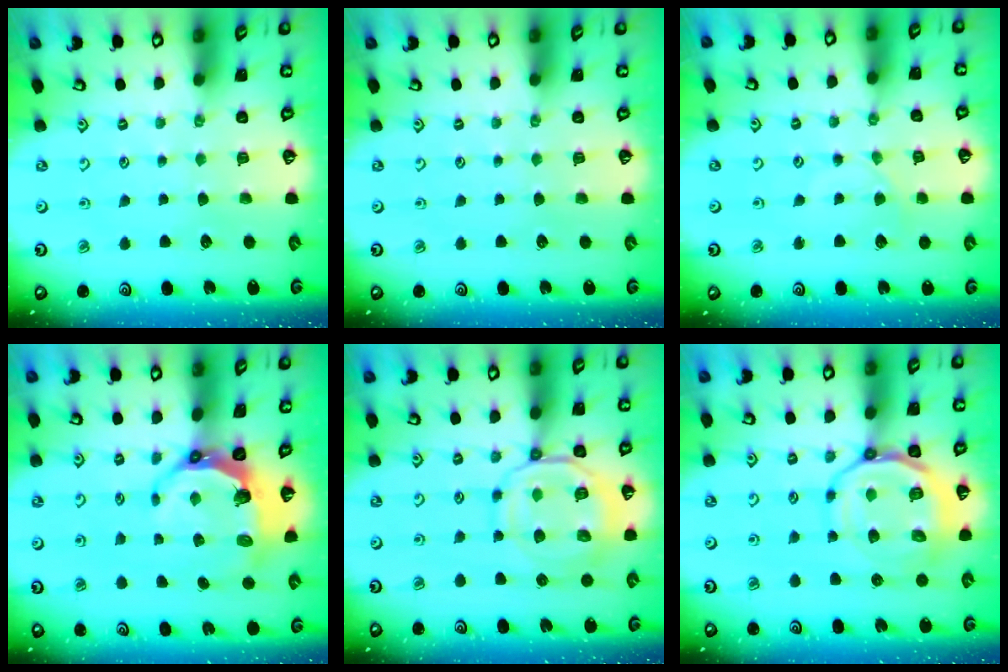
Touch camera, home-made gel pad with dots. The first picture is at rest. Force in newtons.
{"total": 0.0}
{"total": 1.5, "press": 1.5, "slide": 0.4}
{"total": 6.6, "press": 5.3, "slide": 4.0}
{"total": 12.0, "press": 11.9, "slide": 1.2}
{"total": 14.0, "press": 13.9, "slide": 2.1}